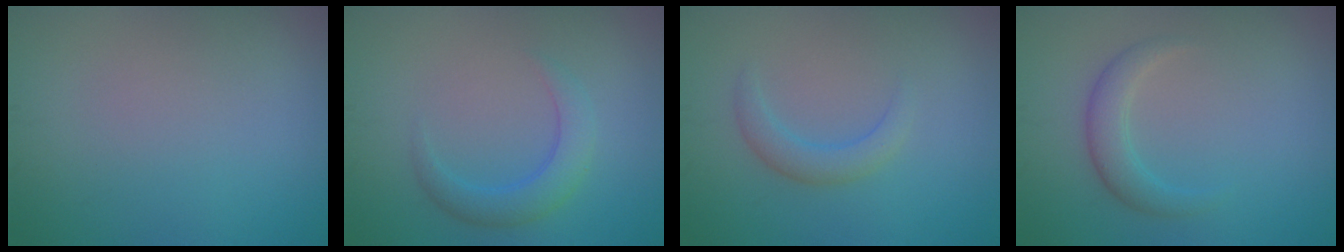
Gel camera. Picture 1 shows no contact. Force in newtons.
{"total": 2.8, "press": 2.8, "slide": 0.2}
{"total": 2.1, "press": 2.0, "slide": 0.3}
{"total": 2.2, "press": 2.2, "slide": 0.1}